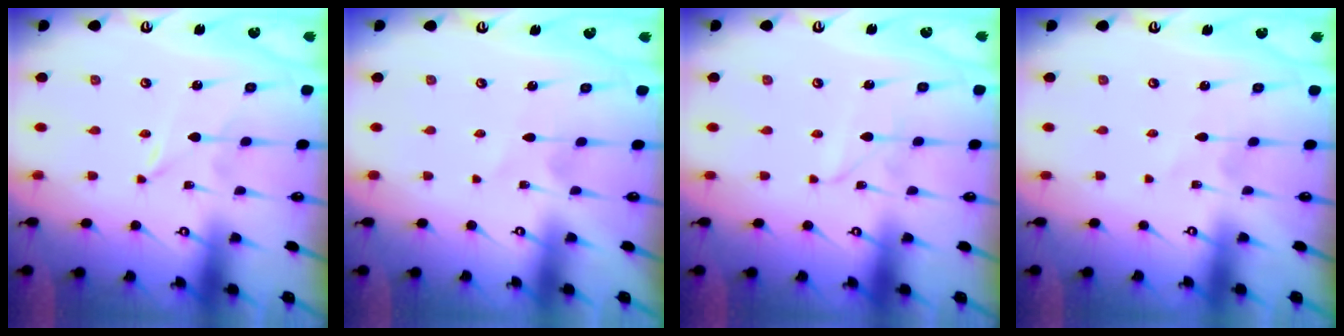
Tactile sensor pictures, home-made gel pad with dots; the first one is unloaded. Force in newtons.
{"total": 2.5, "press": 2.5, "slide": 0.3}
{"total": 1.5, "press": 1.5, "slide": 0.2}
{"total": 1.1, "press": 1.1, "slide": 0.1}